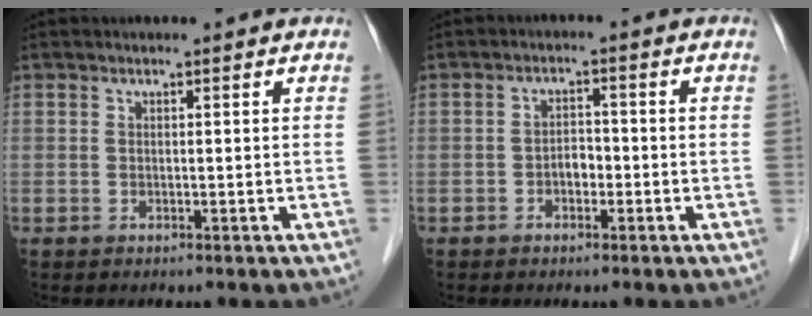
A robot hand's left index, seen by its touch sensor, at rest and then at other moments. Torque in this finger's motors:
{"motor_torque": [-0.03, 0.14, 0.04, 0.00]}